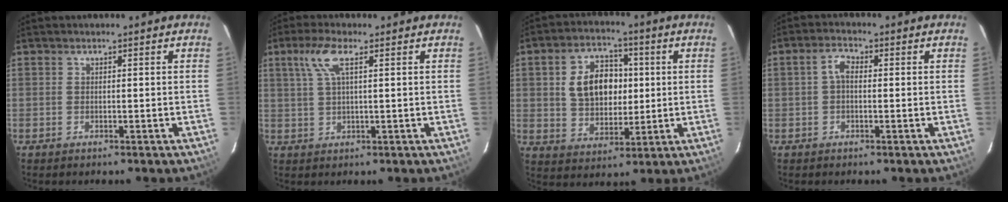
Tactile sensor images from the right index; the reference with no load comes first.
{"total": 5.3, "force": [2.2, 1.1, 4.7], "torque": [-0.099, 0.009, 0.047]}
{"total": 11.6, "force": [1.8, 8.3, 7.8], "torque": [-0.150, 0.026, 0.041]}
{"total": 2.7, "force": [-0.1, 1.6, 2.2], "torque": [-0.044, 0.012, -0.001]}